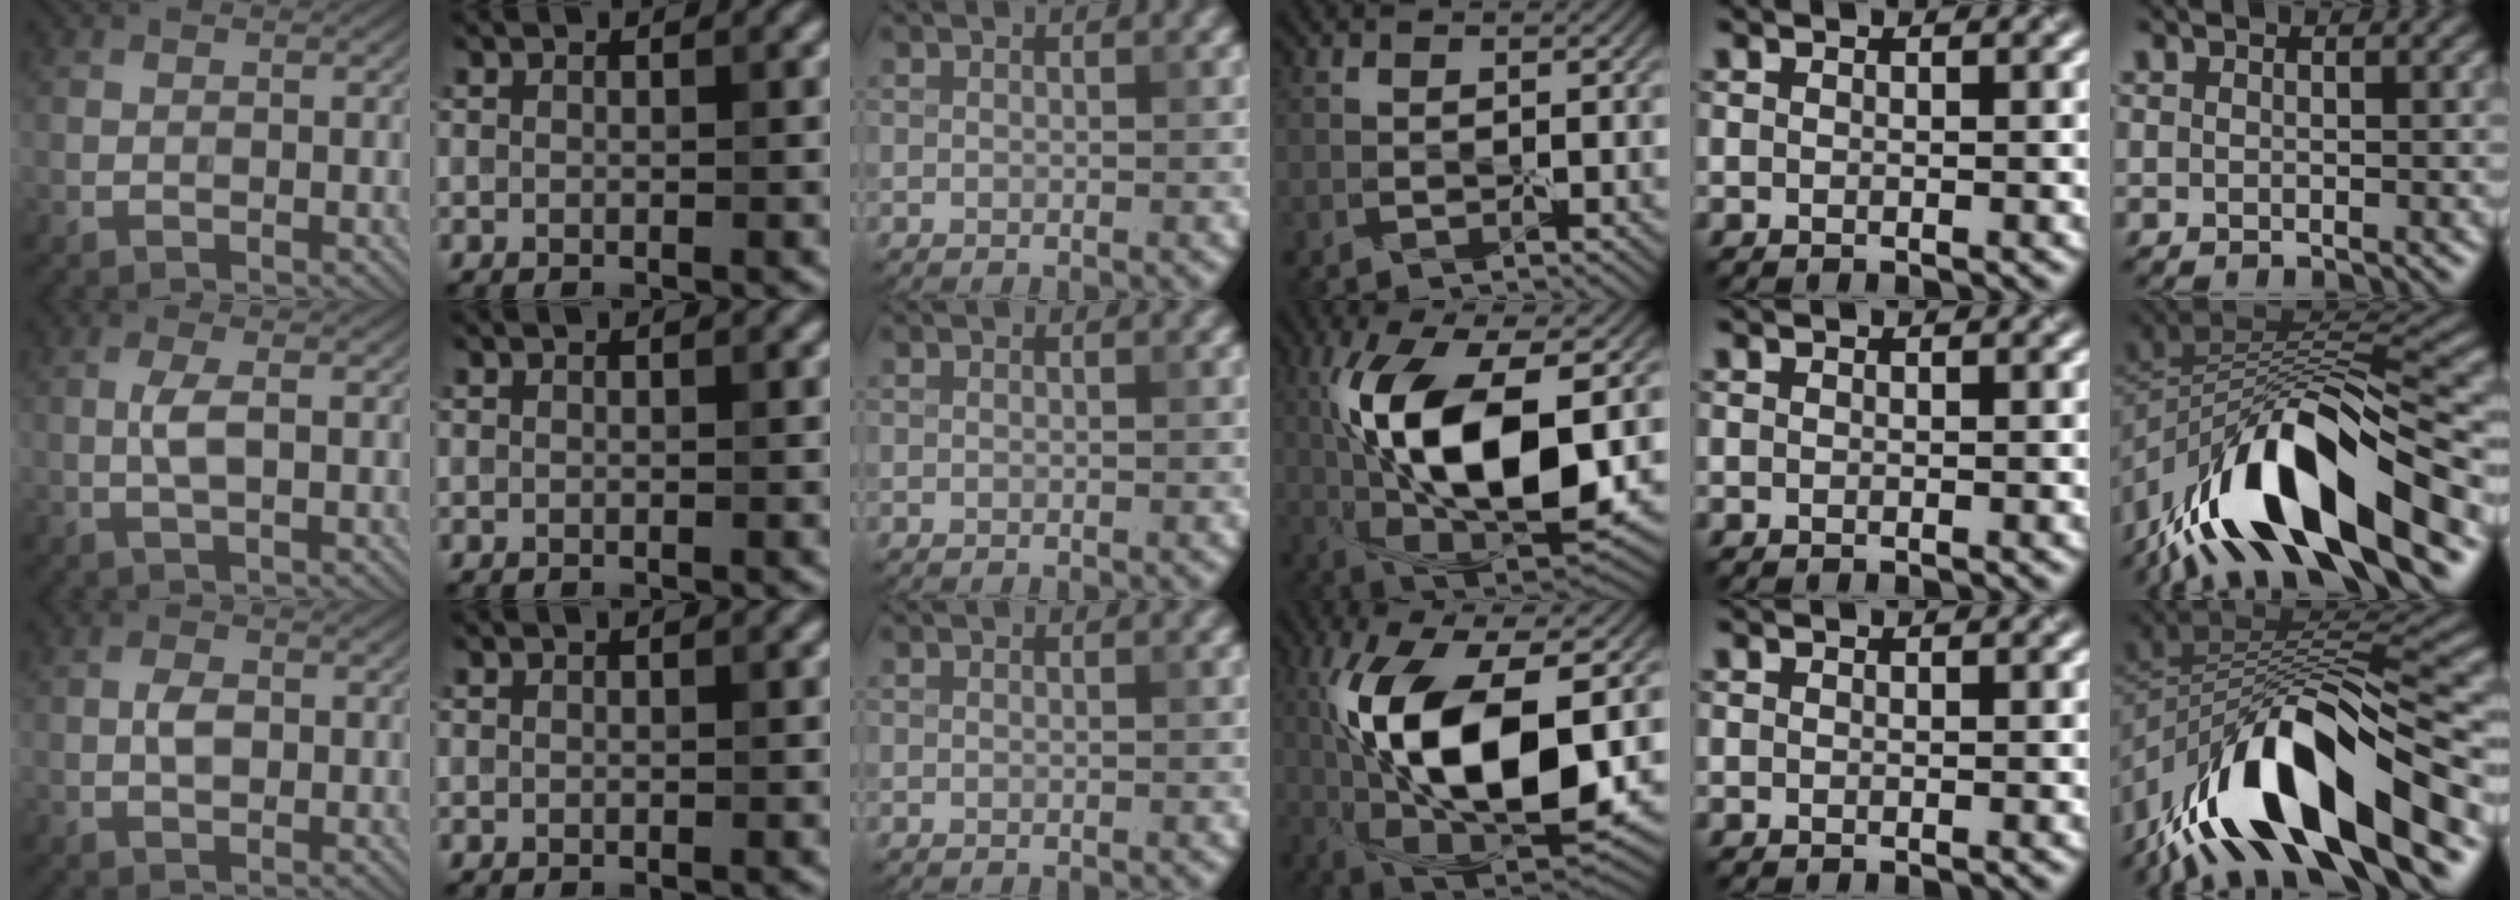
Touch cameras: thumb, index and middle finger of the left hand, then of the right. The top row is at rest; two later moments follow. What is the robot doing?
{"motion": "peel", "object": "sticky note"}